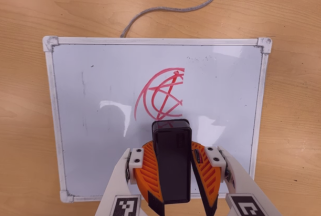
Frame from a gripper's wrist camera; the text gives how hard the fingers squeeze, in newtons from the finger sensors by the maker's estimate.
{"total": 11.5, "left": 11.6, "right": 11.4}